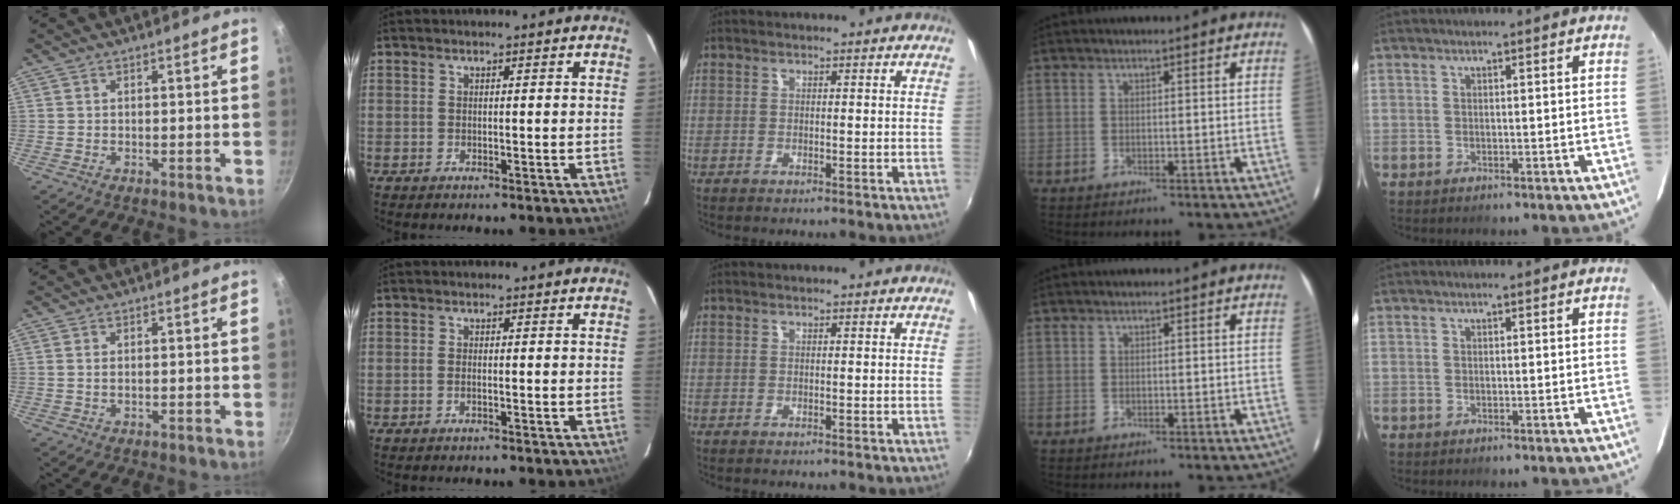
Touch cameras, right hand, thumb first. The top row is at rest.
{"thumb": {"total": 0.9, "force": [0.2, 0.5, 0.7], "torque": [-0.013, 0.001, 0.004]}, "index": {"total": 0.6, "force": [-0.3, 0.0, 0.5], "torque": [-0.009, 0.004, -0.008]}}